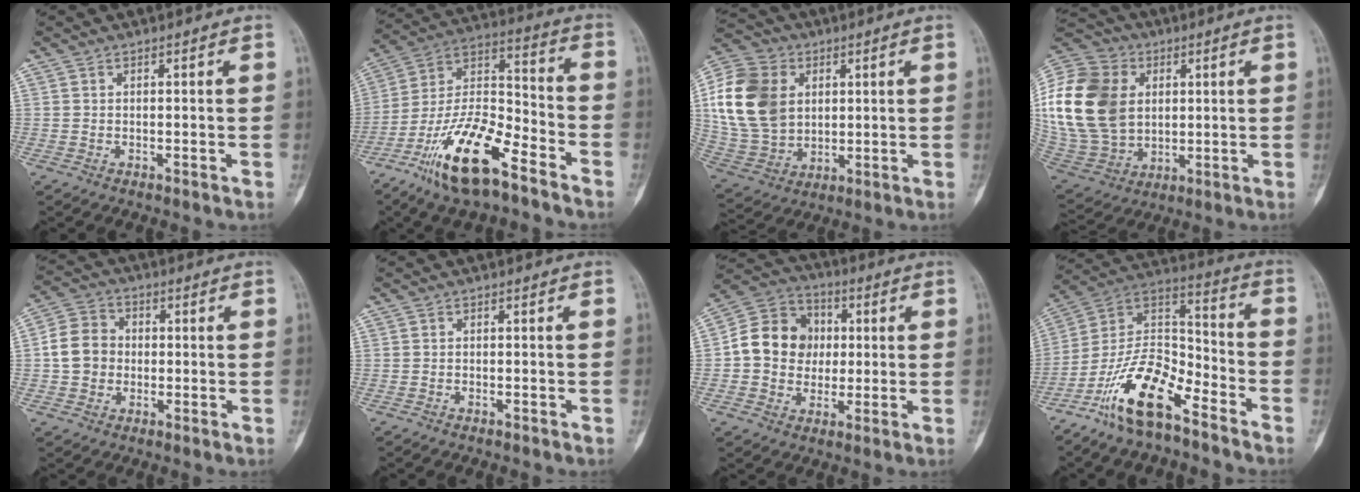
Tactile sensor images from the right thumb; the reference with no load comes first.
{"total": 18.5, "force": [-11.5, 6.1, 13.0], "torque": [-0.240, 0.072, -0.215]}
{"total": 18.6, "force": [3.8, 14.1, 11.5], "torque": [-0.219, -0.001, 0.078]}
{"total": 26.7, "force": [4.6, 20.2, 16.9], "torque": [-0.365, 0.010, 0.098]}
{"total": 7.9, "force": [-0.4, 6.9, 3.8], "torque": [-0.055, 0.019, -0.017]}
{"total": 0.5, "force": [-0.4, 0.2, 0.2], "torque": [-0.013, 0.003, -0.006]}
{"total": 13.0, "force": [0.6, 11.3, 6.3], "torque": [-0.081, 0.022, 0.002]}
{"total": 16.1, "force": [-10.4, 6.1, 10.7], "torque": [-0.191, 0.082, -0.200]}